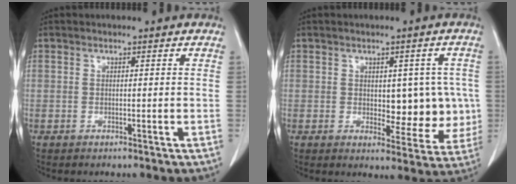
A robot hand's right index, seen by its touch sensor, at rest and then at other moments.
{"total": 7.2, "force": [0.3, 4.1, 5.9], "torque": [-0.051, 0.010, 0.016]}